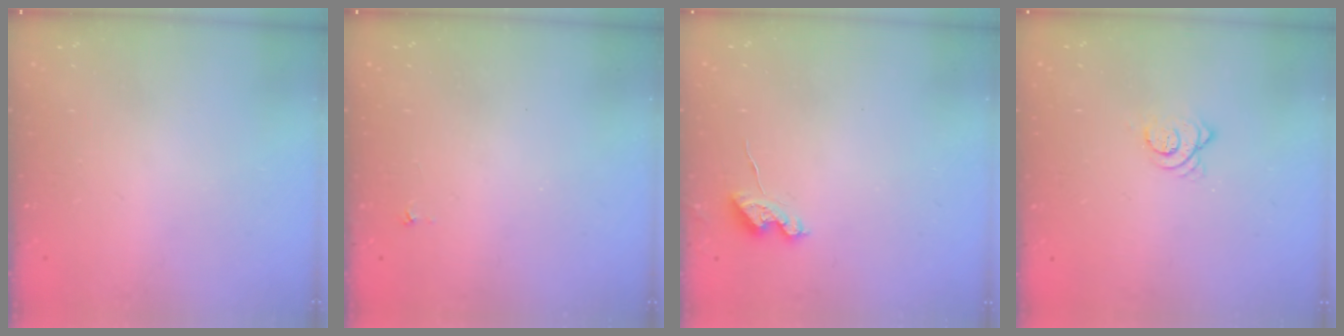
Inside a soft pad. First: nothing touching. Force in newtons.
{"total": 2.9, "press": 2.9, "slide": 0.4}
{"total": 5.0, "press": 4.9, "slide": 0.6}
{"total": 3.7, "press": 3.7, "slide": 0.3}